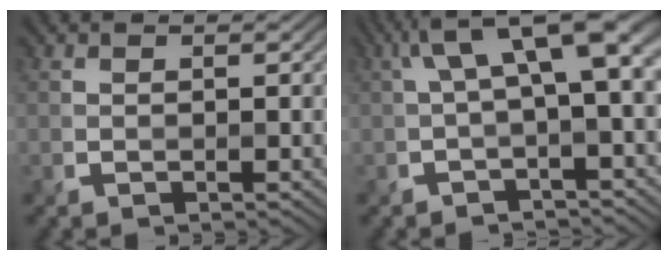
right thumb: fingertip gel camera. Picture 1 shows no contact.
{"total": 7.7, "force": [1.3, 2.1, 7.3], "torque": [-0.121, 0.021, 0.020]}